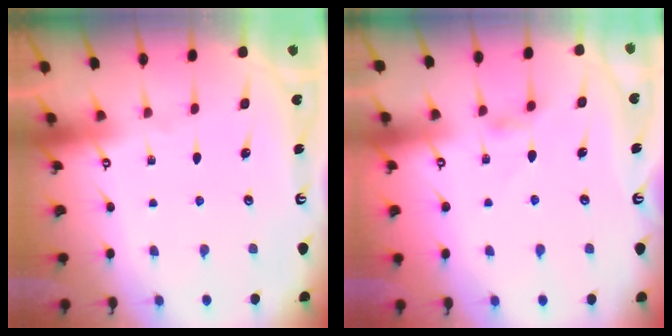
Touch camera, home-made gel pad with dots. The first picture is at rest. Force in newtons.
{"total": 1.6, "press": 1.6, "slide": 0.4}